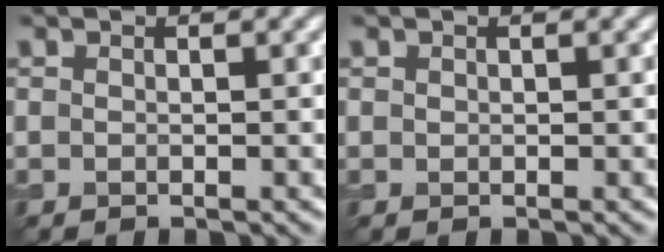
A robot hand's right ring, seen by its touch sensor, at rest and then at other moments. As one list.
[{"total": 0.0}]